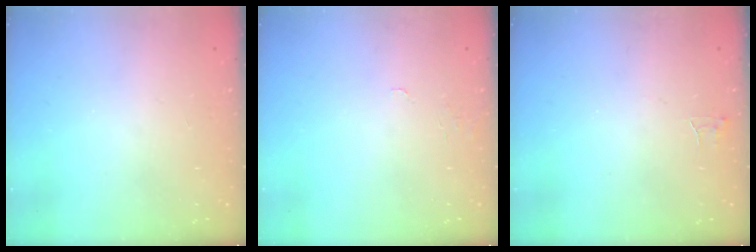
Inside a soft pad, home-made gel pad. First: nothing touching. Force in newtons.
{"total": 3.3, "press": 3.2, "slide": 0.3}
{"total": 2.8, "press": 2.8, "slide": 0.2}